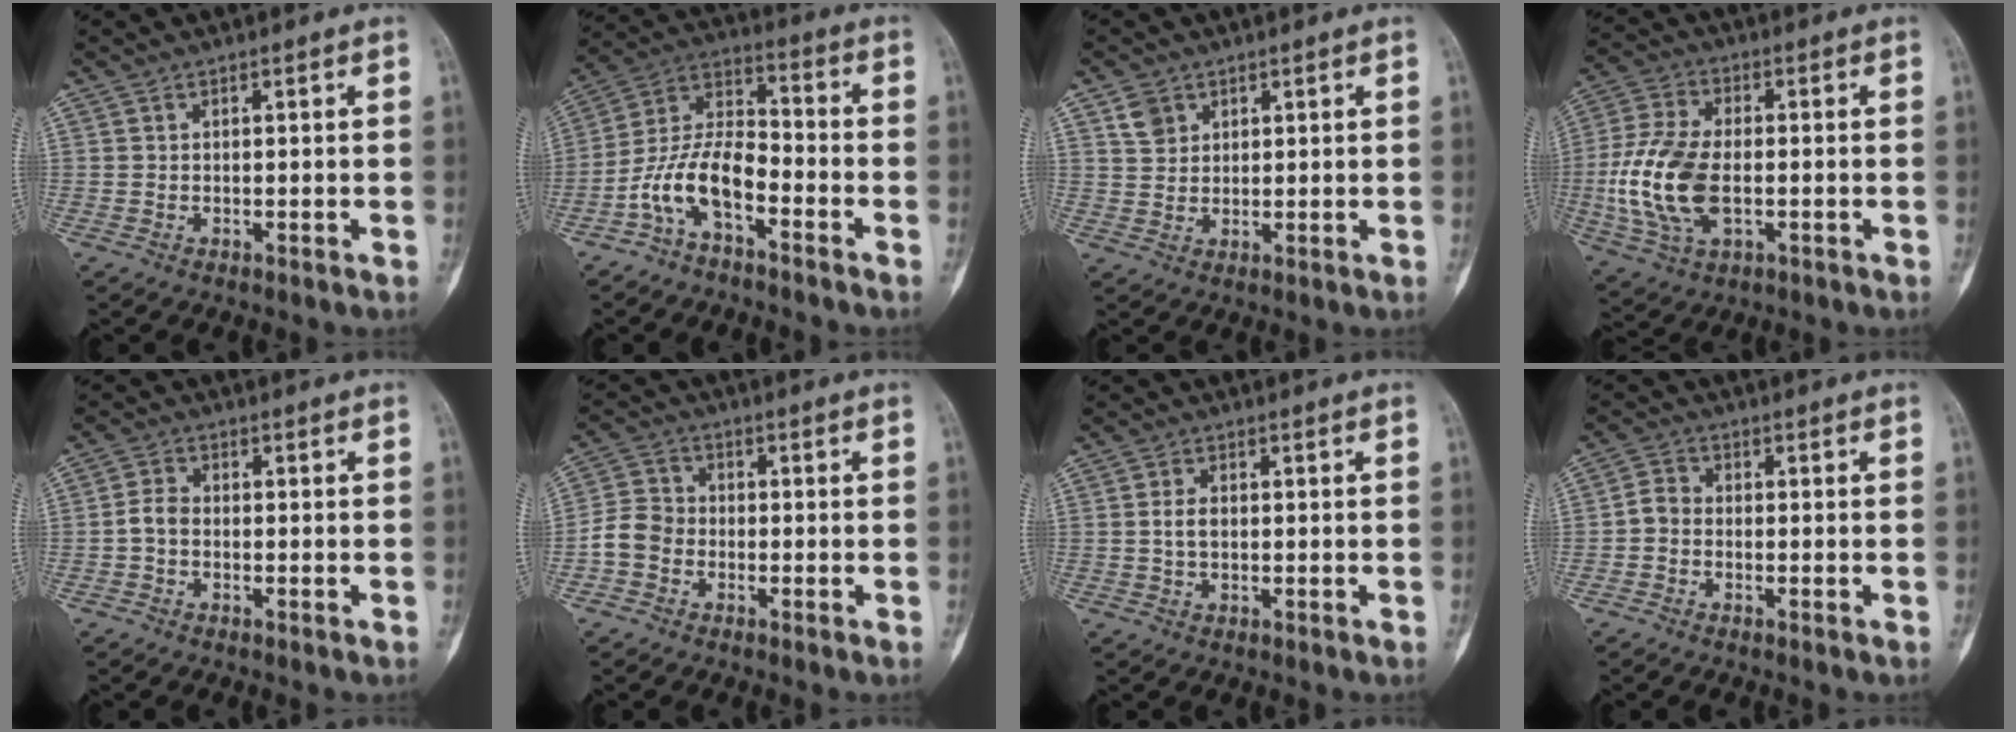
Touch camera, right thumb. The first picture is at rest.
{"total": 11.3, "force": [-5.4, 5.2, 8.4], "torque": [-0.163, 0.065, -0.109]}
{"total": 3.8, "force": [2.1, 2.9, 1.3], "torque": [-0.010, -0.009, 0.043]}
{"total": 15.0, "force": [-2.0, 8.4, 12.3], "torque": [-0.265, 0.003, -0.036]}
{"total": 3.0, "force": [-0.8, 2.0, 2.0], "torque": [-0.036, 0.011, -0.024]}
{"total": 5.6, "force": [-1.9, 4.7, 2.5], "torque": [-0.036, 0.018, -0.048]}
{"total": 2.6, "force": [0.0, 1.7, 2.0], "torque": [-0.038, 0.005, -0.003]}
{"total": 3.0, "force": [-0.9, 2.3, 1.7], "torque": [-0.024, 0.011, -0.029]}